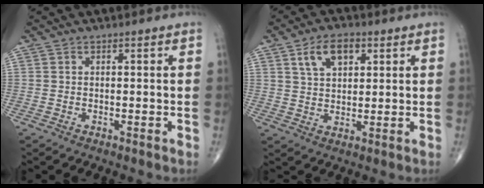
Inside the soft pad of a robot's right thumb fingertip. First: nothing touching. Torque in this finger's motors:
{"motor_torque": [-0.80, 0.99, 0.58, 0.52, 0.07]}